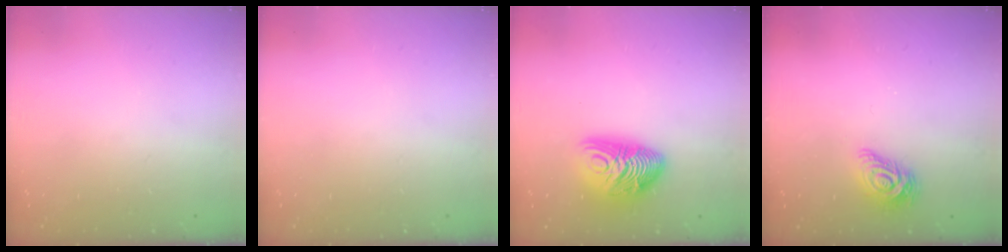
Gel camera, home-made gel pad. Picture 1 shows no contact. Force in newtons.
{"total": 0.0}
{"total": 13.5, "press": 13.5, "slide": 0.2}
{"total": 9.0, "press": 9.0, "slide": 0.5}